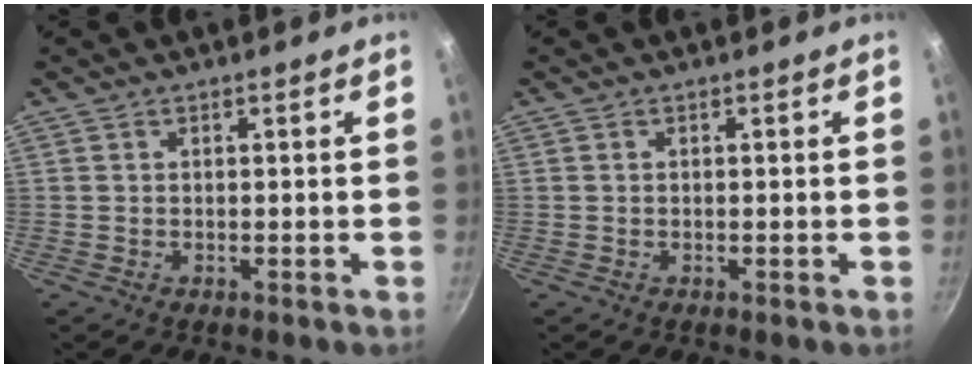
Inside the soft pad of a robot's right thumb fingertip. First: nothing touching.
{"total": 0.0}